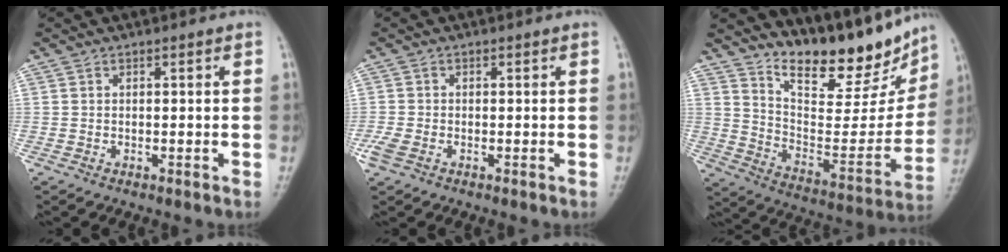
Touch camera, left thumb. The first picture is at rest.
{"total": 3.2, "force": [-1.6, 2.0, 1.9], "torque": [-0.053, -0.001, -0.032]}
{"total": 19.7, "force": [15.4, 6.8, 10.2], "torque": [-0.106, -0.091, 0.245]}